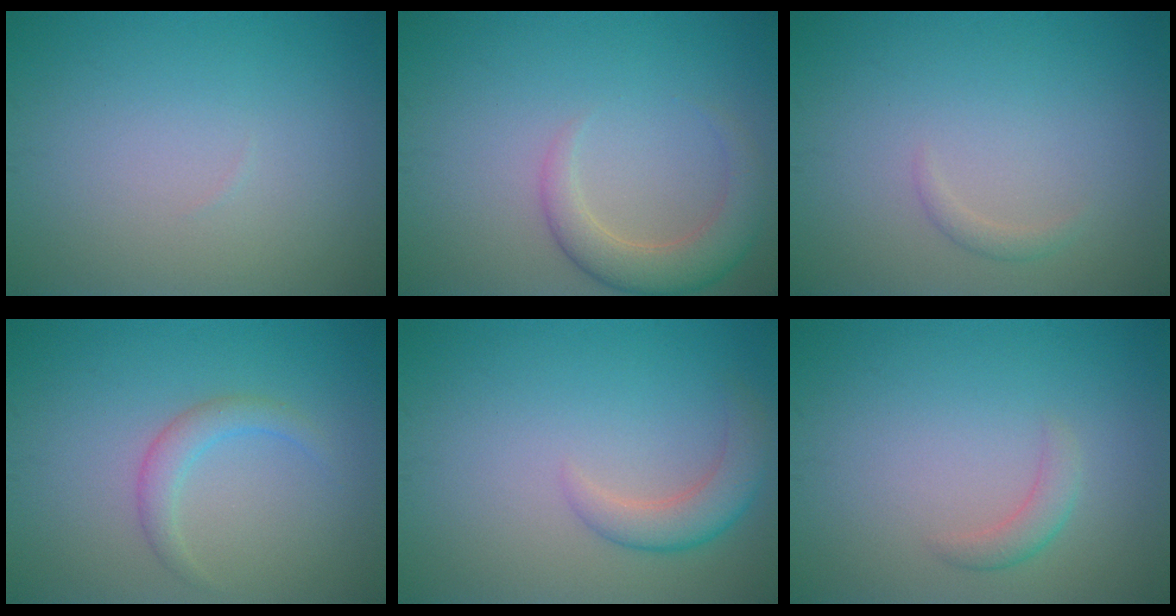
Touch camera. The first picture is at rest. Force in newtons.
{"total": 3.9, "press": 3.9, "slide": 0.3}
{"total": 0.8, "press": 0.8, "slide": 0.1}
{"total": 1.9, "press": 1.9, "slide": 0.1}
{"total": 3.0, "press": 3.0, "slide": 0.2}
{"total": 1.6, "press": 1.6, "slide": 0.0}